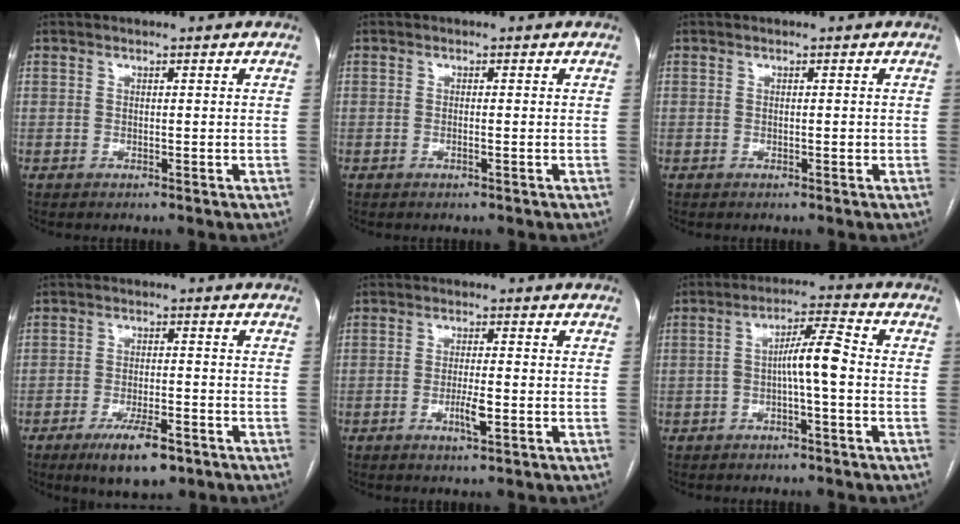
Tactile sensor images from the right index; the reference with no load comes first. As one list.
[{"total": 0.7, "force": [-0.2, 0.0, 0.6], "torque": [-0.013, 0.001, -0.003]}, {"total": 0.7, "force": [-0.1, 0.2, 0.6], "torque": [-0.011, 0.000, -0.001]}, {"total": 7.4, "force": [-4.6, 2.3, 5.3], "torque": [-0.094, -0.007, -0.069]}, {"total": 3.6, "force": [-1.2, 0.4, 3.3], "torque": [-0.063, -0.003, -0.020]}, {"total": 6.3, "force": [-1.0, 0.3, 6.2], "torque": [-0.107, 0.020, -0.017]}]